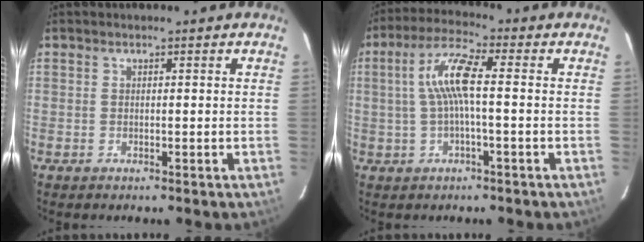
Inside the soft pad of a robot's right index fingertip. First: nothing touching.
{"total": 7.8, "force": [0.2, 1.2, 7.7], "torque": [-0.159, 0.013, 0.005]}